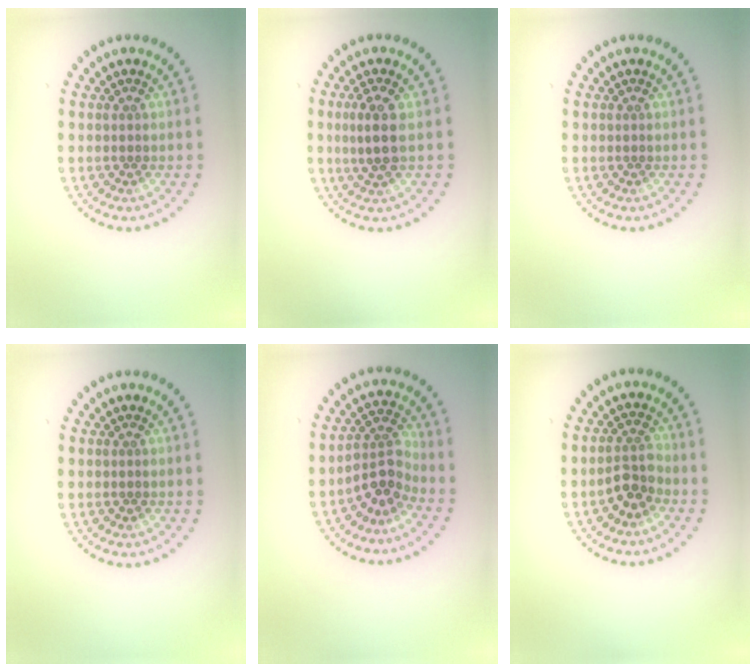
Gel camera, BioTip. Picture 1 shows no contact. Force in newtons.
{"total": 2.7, "press": 2.5, "slide": 1.0}
{"total": 0.0}
{"total": 0.0}
{"total": 3.0, "press": 2.3, "slide": 1.9}
{"total": 2.6, "press": 2.4, "slide": 1.1}